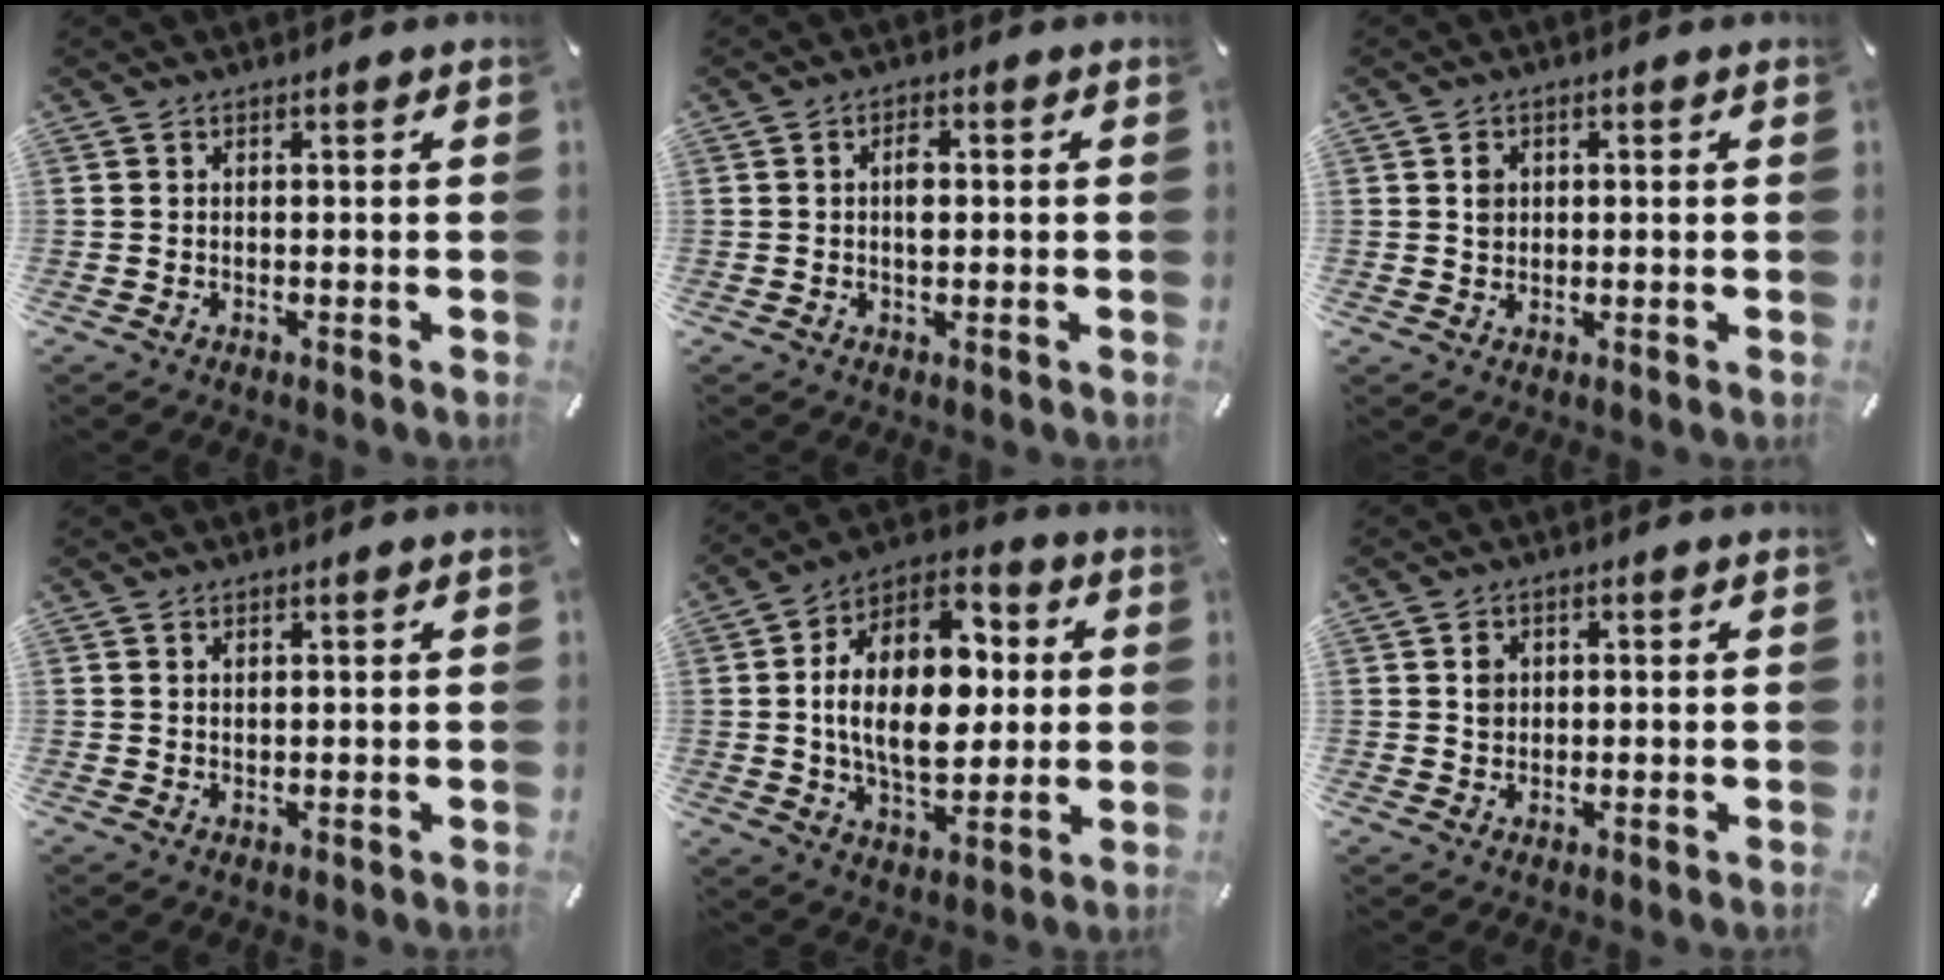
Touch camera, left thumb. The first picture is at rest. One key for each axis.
{"total": 3.2, "fx": 0.3, "fy": 1.8, "fz": 2.6, "tx": -0.037, "ty": -0.001, "tz": 0.000}
{"total": 2.3, "fx": 0.4, "fy": 2.1, "fz": 0.9, "tx": -0.013, "ty": 0.005, "tz": 0.002}
{"total": 1.0, "fx": 0.8, "fy": 0.6, "fz": 0.2, "tx": -0.003, "ty": 0.001, "tz": 0.015}
{"total": 19.8, "fx": 1.5, "fy": 12.8, "fz": 15.0, "tx": -0.270, "ty": -0.001, "tz": 0.023}
{"total": 2.7, "fx": 0.5, "fy": 2.4, "fz": 0.9, "tx": -0.006, "ty": 0.000, "tz": 0.003}